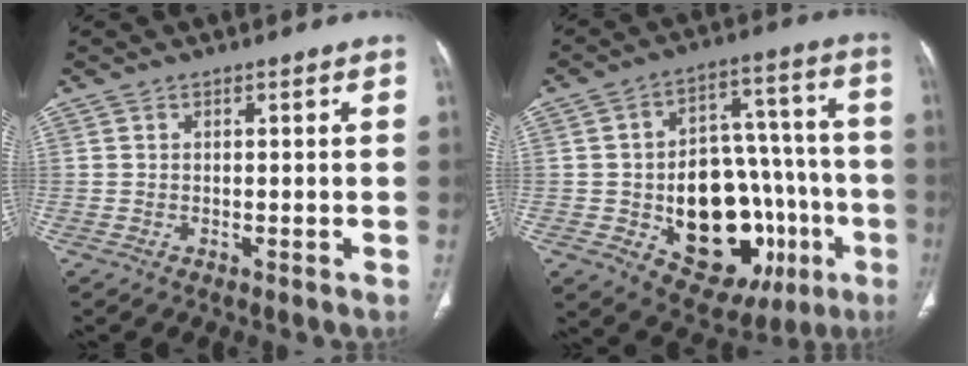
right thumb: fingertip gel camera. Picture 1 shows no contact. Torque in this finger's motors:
{"motor_torque": [2.84, 1.62, 1.31, -0.25, 0.28]}